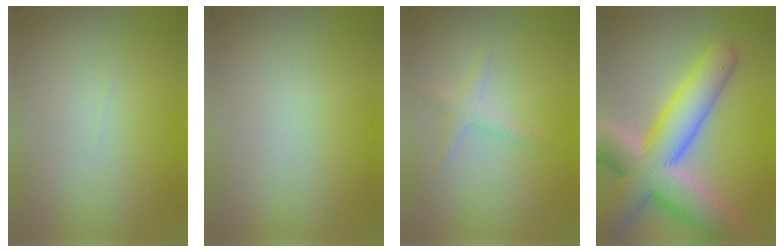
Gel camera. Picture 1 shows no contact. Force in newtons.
{"total": 0.0}
{"total": 1.3, "press": 1.3, "slide": 0.0}
{"total": 10.7, "press": 10.6, "slide": 0.8}